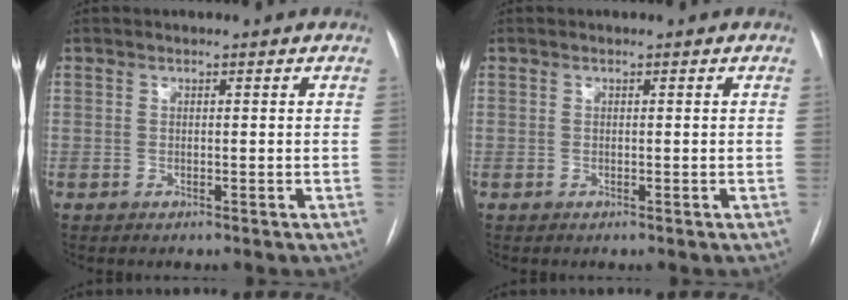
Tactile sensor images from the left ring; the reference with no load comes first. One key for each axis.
{"total": 0.0}